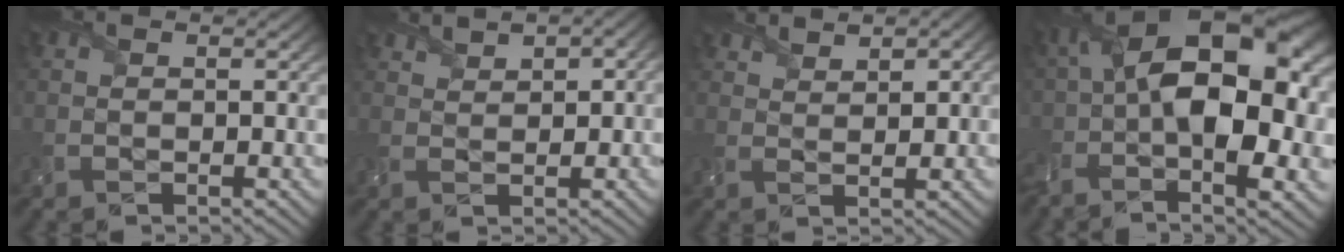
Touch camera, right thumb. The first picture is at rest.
{"total": 3.7, "force": [2.3, 2.0, 2.2], "torque": [-0.039, 0.008, 0.046]}
{"total": 3.3, "force": [2.8, 1.1, 1.3], "torque": [-0.027, 0.003, 0.056]}
{"total": 18.3, "force": [1.1, 9.0, 15.9], "torque": [-0.299, -0.006, 0.032]}